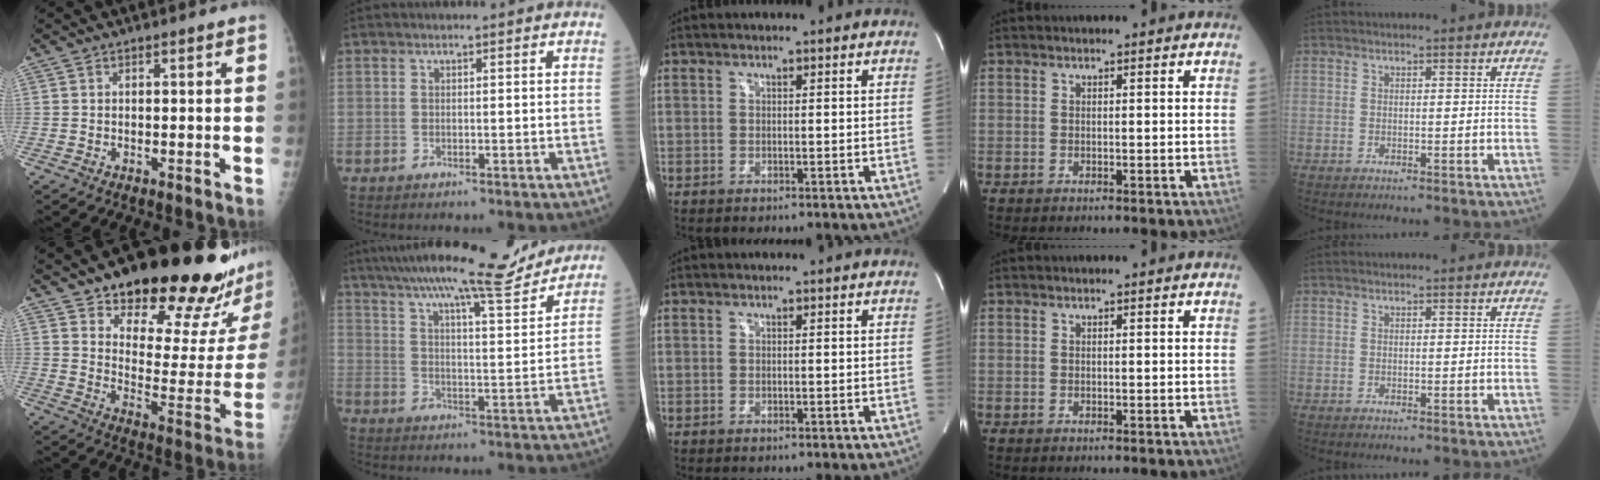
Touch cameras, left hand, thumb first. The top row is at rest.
{"thumb": {"total": 26.2, "force": [19.5, 8.2, 15.5], "torque": [-0.175, -0.101, 0.265]}, "index": {"total": 16.9, "force": [15.3, 0.4, 7.4], "torque": [-0.123, -0.013, 0.226]}}